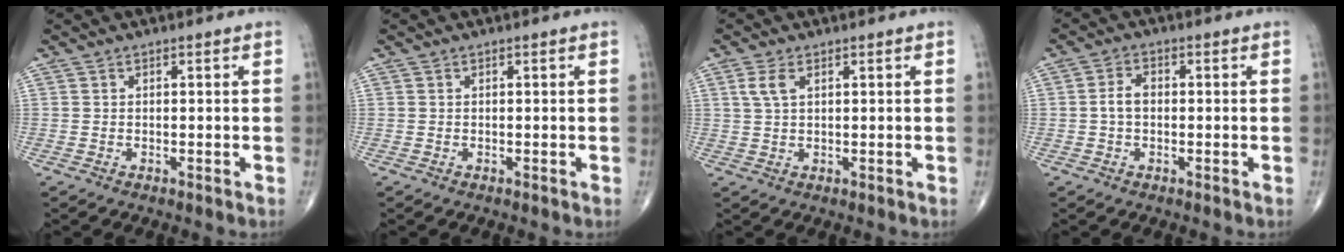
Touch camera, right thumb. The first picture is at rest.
{"total": 0.0}
{"total": 3.2, "force": [1.3, 1.6, 2.5], "torque": [-0.058, 0.007, 0.030]}
{"total": 3.3, "force": [-0.3, 2.1, 2.4], "torque": [-0.046, 0.012, -0.009]}